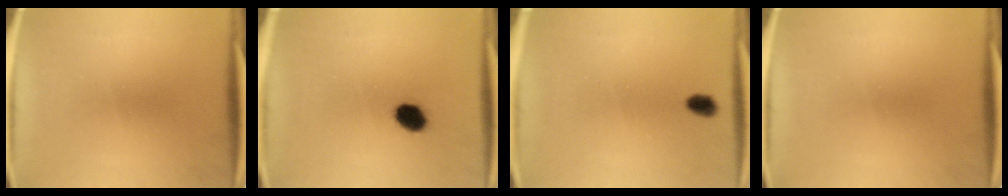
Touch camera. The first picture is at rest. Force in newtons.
{"total": 5.1}
{"total": 2.7}
{"total": 0.0}